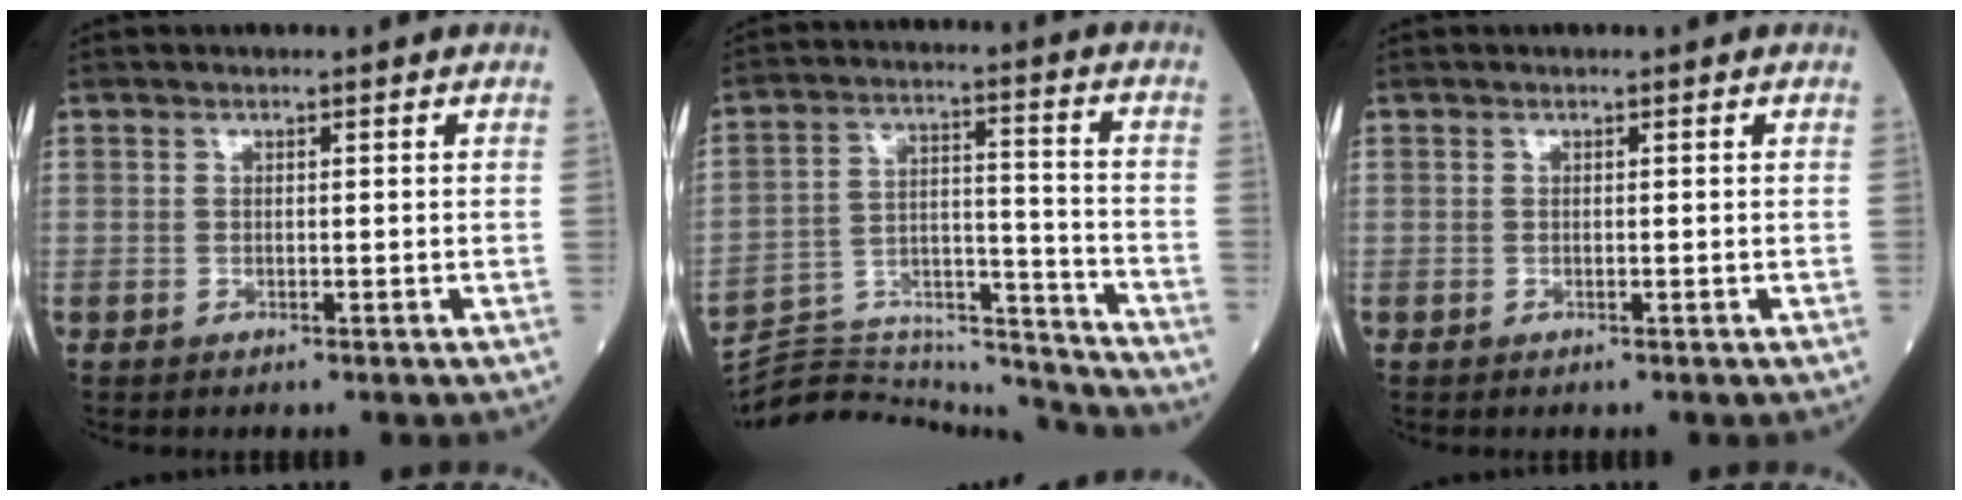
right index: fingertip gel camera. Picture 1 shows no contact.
{"total": 18.6, "force": [-18.4, 1.4, 2.0], "torque": [-0.034, 0.049, -0.272]}
{"total": 0.0}